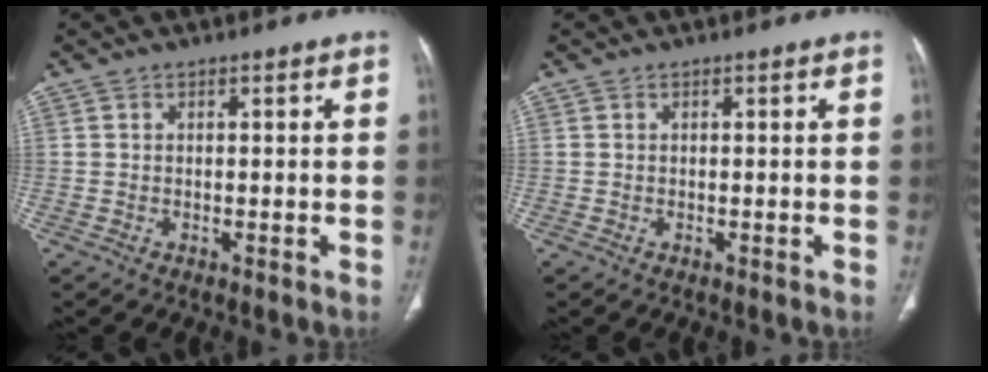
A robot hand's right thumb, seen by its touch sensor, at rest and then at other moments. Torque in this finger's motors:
{"motor_torque": [0.10, 0.10, 0.00, 0.00, 0.00]}